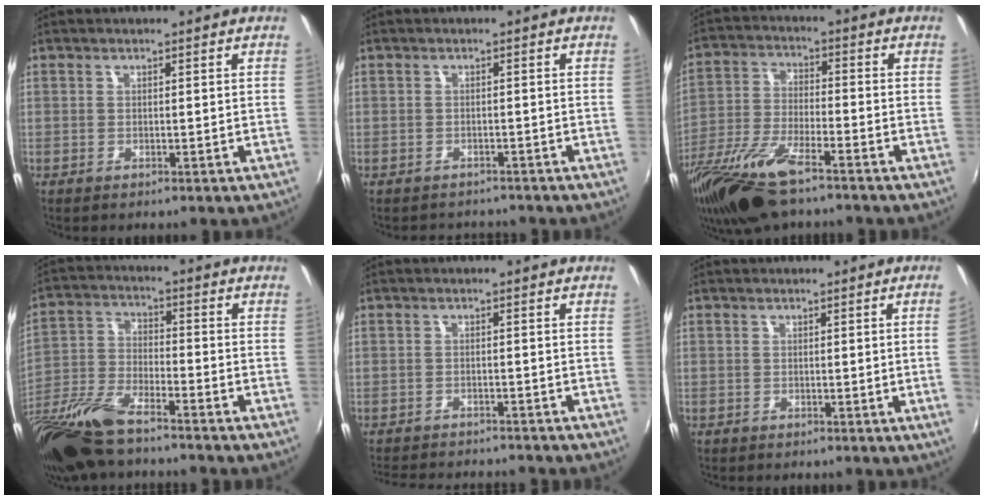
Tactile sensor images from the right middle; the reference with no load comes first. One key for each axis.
{"total": 3.1, "fx": -2.6, "fy": 1.7, "fz": 0.1, "tx": -0.006, "ty": 0.006, "tz": -0.039}
{"total": 16.5, "fx": -11.8, "fy": 4.1, "fz": 10.8, "tx": -0.230, "ty": -0.046, "tz": -0.226}
{"total": 15.9, "fx": -12.0, "fy": 4.1, "fz": 9.5, "tx": -0.207, "ty": -0.037, "tz": -0.235}
{"total": 9.6, "fx": -8.8, "fy": 2.1, "fz": 3.2, "tx": -0.081, "ty": -0.011, "tz": -0.130}
{"total": 2.4, "fx": -0.2, "fy": -1.4, "fz": 1.9, "tx": -0.025, "ty": -0.014, "tz": 0.002}